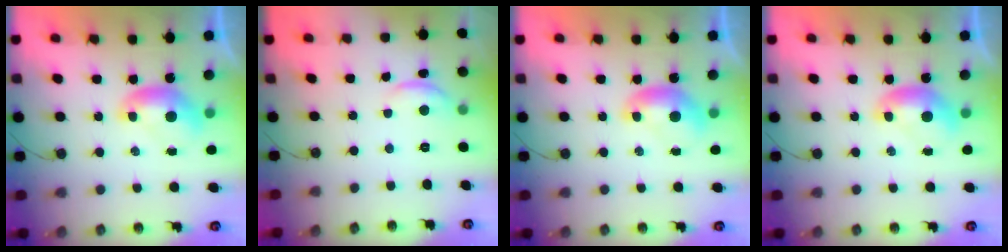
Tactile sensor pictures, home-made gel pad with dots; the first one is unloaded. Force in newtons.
{"total": 1.7, "press": 1.6, "slide": 0.5}
{"total": 0.0}
{"total": 0.0}